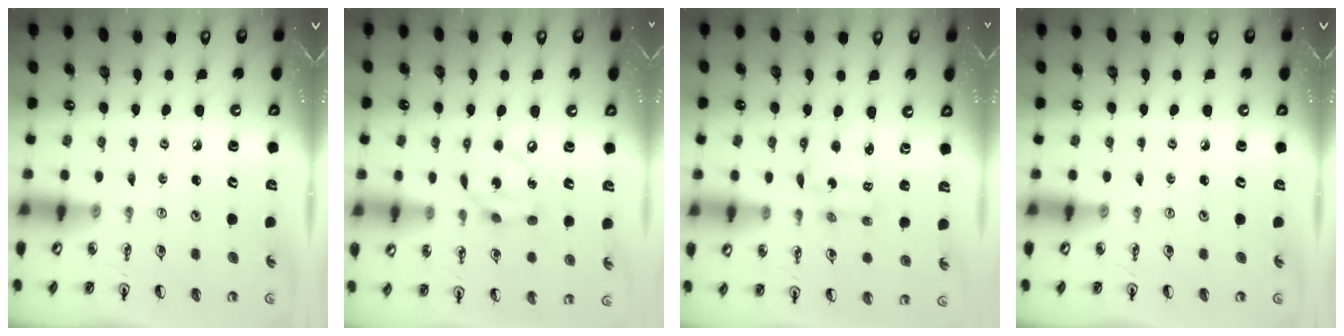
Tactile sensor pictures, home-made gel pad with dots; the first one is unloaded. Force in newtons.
{"total": 11.8, "press": 11.8, "slide": 0.9}
{"total": 6.4, "press": 6.4, "slide": 0.3}
{"total": 0.0}